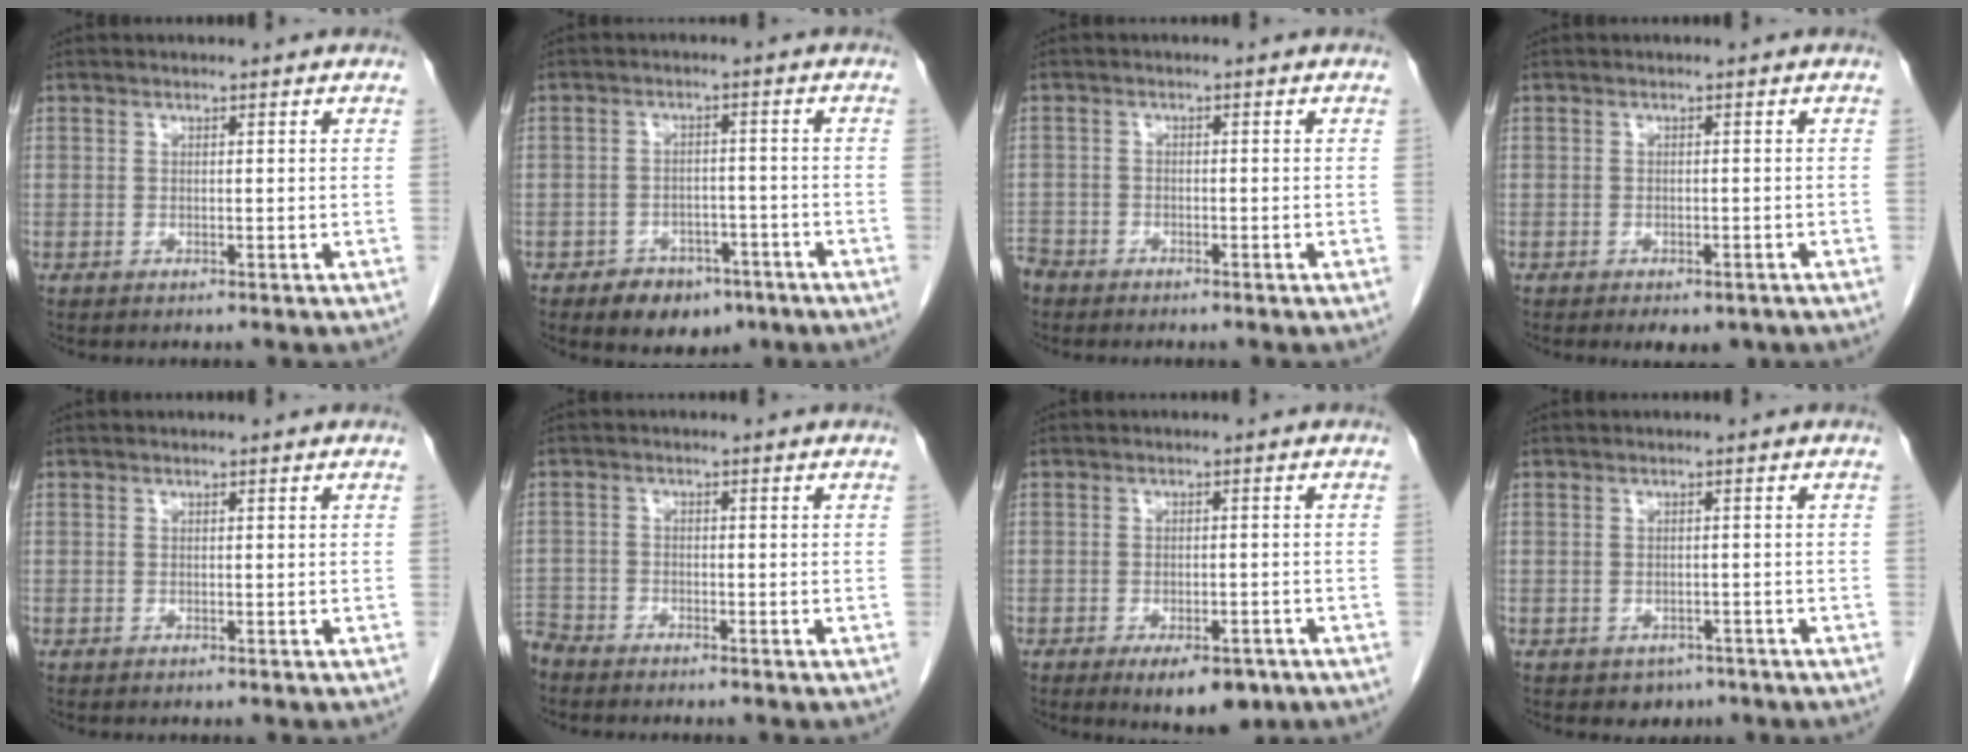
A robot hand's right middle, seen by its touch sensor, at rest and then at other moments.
{"total": 6.6, "force": [-4.3, 4.1, 2.9], "torque": [-0.039, 0.006, -0.057]}
{"total": 3.9, "force": [-3.4, 1.9, 0.4], "torque": [-0.011, -0.002, -0.070]}
{"total": 4.3, "force": [-3.1, 2.0, 2.1], "torque": [-0.021, -0.003, -0.036]}
{"total": 0.0}
{"total": 4.1, "force": [-3.9, 1.1, 0.2], "torque": [-0.002, -0.008, -0.079]}
{"total": 7.3, "force": [-4.7, 3.1, 4.7], "torque": [-0.058, -0.004, -0.061]}
{"total": 2.5, "force": [-1.6, 1.8, 0.6], "torque": [-0.006, 0.005, -0.016]}